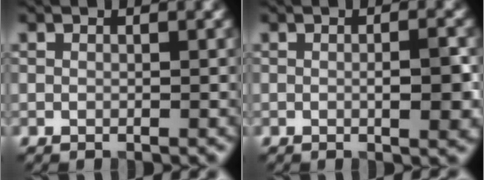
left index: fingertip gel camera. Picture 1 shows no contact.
{"total": 2.8, "force": [-0.2, 0.5, 2.7], "torque": [-0.042, -0.002, -0.002]}